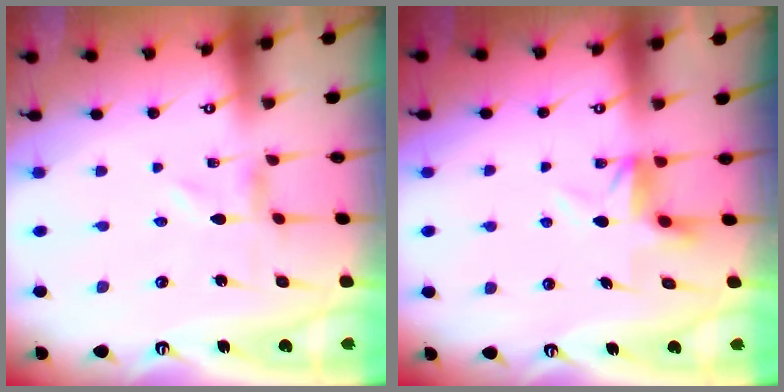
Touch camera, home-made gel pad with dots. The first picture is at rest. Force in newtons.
{"total": 5.6, "press": 5.6, "slide": 0.2}